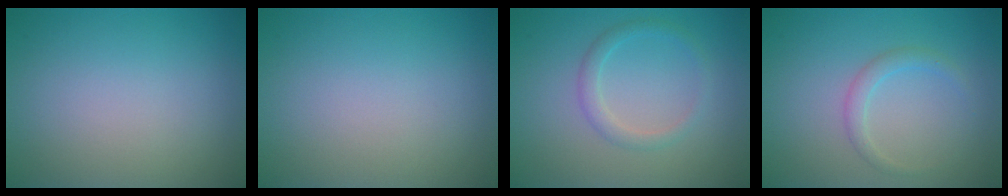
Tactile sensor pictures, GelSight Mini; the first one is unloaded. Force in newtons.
{"total": 0.0}
{"total": 1.7, "press": 1.7, "slide": 0.1}
{"total": 1.5, "press": 1.5, "slide": 0.1}